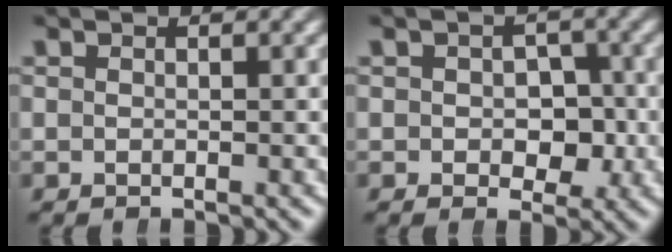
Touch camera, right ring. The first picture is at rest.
{"total": 3.5, "force": [-0.5, 2.8, 1.9], "torque": [-0.017, -0.008, -0.004]}